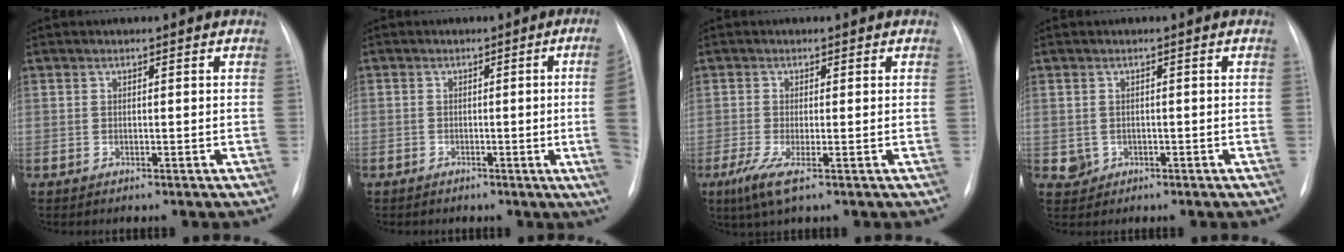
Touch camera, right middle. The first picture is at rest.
{"total": 6.8, "force": [-1.0, -1.6, 6.5], "torque": [-0.056, -0.009, -0.019]}
{"total": 4.0, "force": [-1.8, 0.5, 3.5], "torque": [-0.077, -0.016, -0.033]}
{"total": 2.1, "force": [-0.5, 2.0, 0.5], "torque": [-0.006, 0.004, 0.001]}